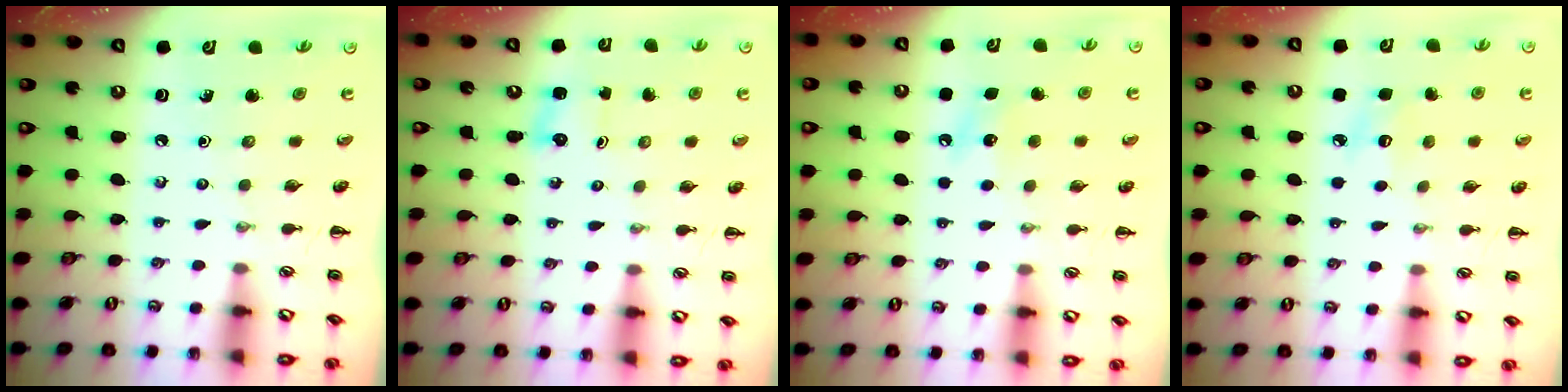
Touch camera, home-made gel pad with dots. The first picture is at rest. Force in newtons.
{"total": 0.9, "press": 0.9, "slide": 0.3}
{"total": 6.6, "press": 6.4, "slide": 1.6}
{"total": 7.3, "press": 7.1, "slide": 1.5}